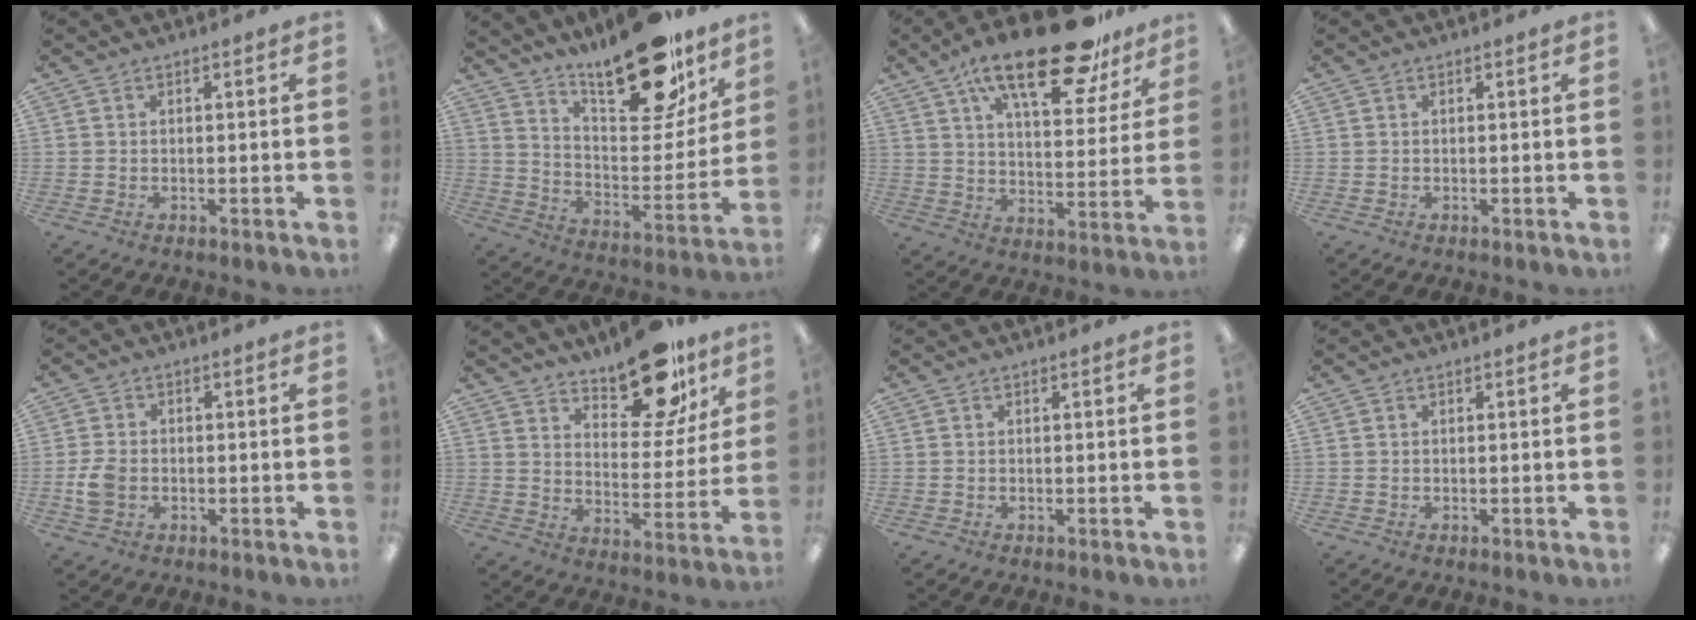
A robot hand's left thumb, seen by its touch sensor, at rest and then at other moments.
{"total": 23.7, "force": [18.0, 8.5, 12.9], "torque": [-0.174, -0.127, 0.301]}
{"total": 22.6, "force": [15.4, 8.1, 14.5], "torque": [-0.224, -0.086, 0.255]}
{"total": 0.0}
{"total": 4.9, "force": [-1.1, 3.6, 3.1], "torque": [-0.065, 0.005, -0.021]}
{"total": 16.6, "force": [12.7, 6.8, 8.1], "torque": [-0.104, -0.085, 0.218]}
{"total": 0.0}
{"total": 0.0}